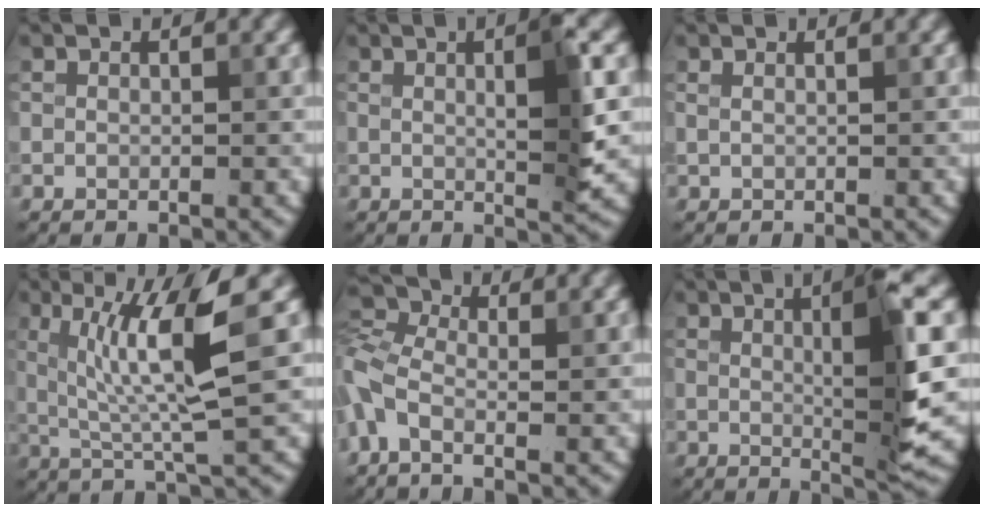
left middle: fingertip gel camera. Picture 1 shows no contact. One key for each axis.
{"total": 4.9, "fx": 0.9, "fy": 0.7, "fz": 4.8, "tx": -0.069, "ty": 0.001, "tz": 0.015}
{"total": 1.5, "fx": 1.0, "fy": 0.6, "fz": 0.9, "tx": -0.009, "ty": -0.006, "tz": 0.002}
{"total": 6.6, "fx": 1.8, "fy": 0.6, "fz": 6.3, "tx": -0.129, "ty": -0.003, "tz": 0.035}
{"total": 4.5, "fx": -1.4, "fy": 2.3, "fz": 3.6, "tx": -0.091, "ty": 0.004, "tz": -0.051}
{"total": 7.3, "fx": 1.3, "fy": 1.0, "fz": 7.1, "tx": -0.099, "ty": 0.001, "tz": 0.023}